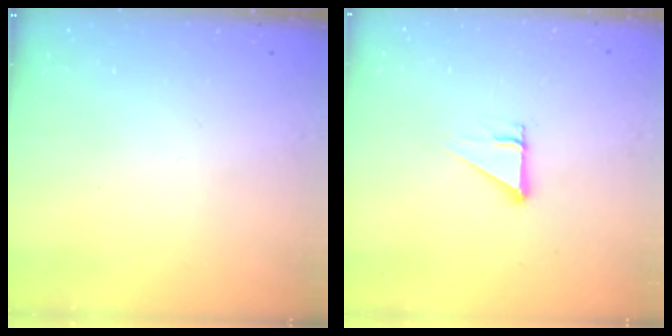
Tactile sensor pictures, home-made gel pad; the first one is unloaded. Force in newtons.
{"total": 2.7, "press": 2.7, "slide": 0.1}